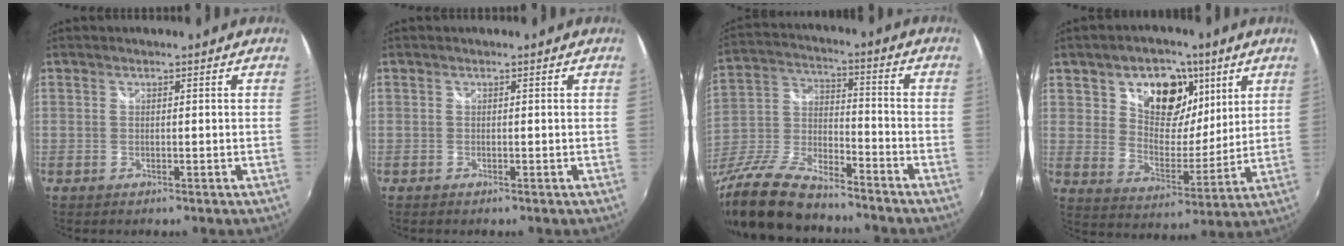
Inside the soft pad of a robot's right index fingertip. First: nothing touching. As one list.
[{"total": 0.0}, {"total": 19.9, "force": [-15.5, 6.4, 10.7], "torque": [-0.239, -0.026, -0.286]}, {"total": 14.7, "force": [7.0, 9.8, 8.4], "torque": [-0.143, 0.006, 0.118]}]